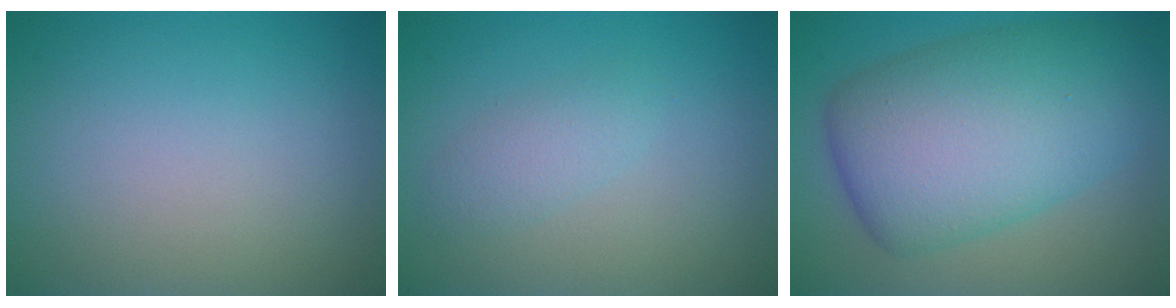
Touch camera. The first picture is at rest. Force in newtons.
{"total": 1.8, "press": 1.8, "slide": 0.1}
{"total": 10.9, "press": 10.9, "slide": 0.1}